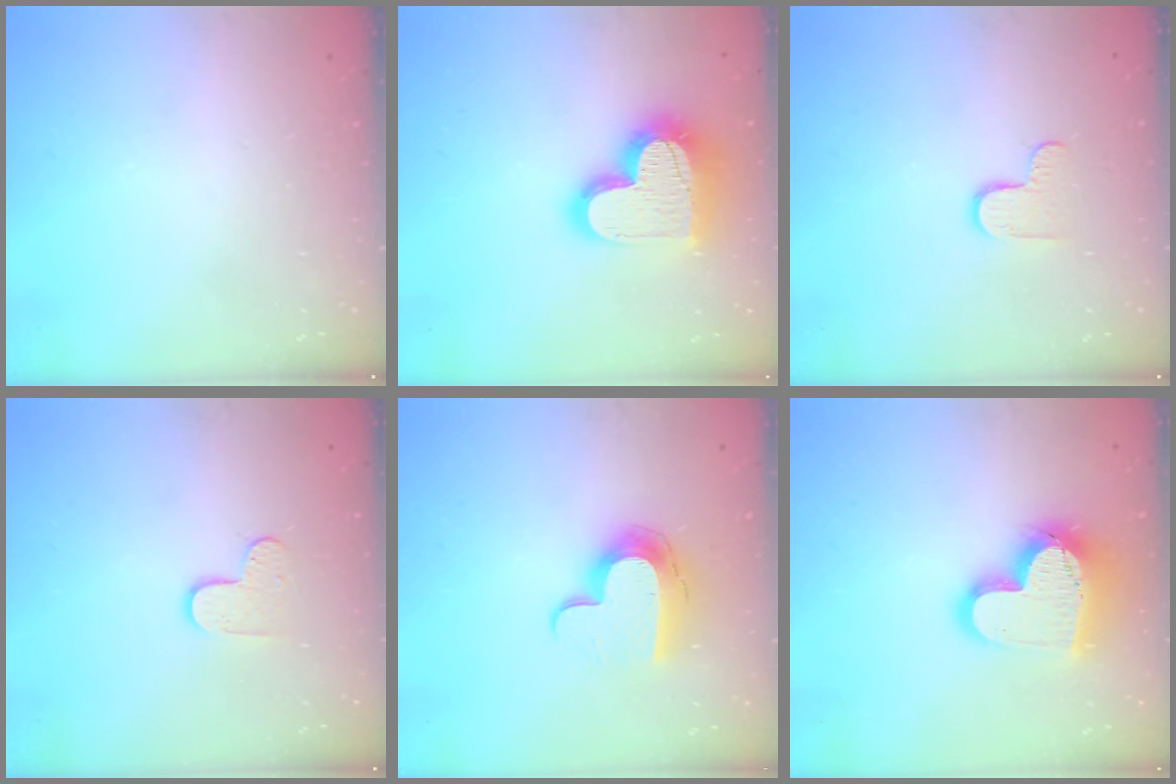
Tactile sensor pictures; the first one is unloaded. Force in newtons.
{"total": 21.1, "press": 21.1, "slide": 1.5}
{"total": 4.5, "press": 4.5, "slide": 0.4}
{"total": 7.4, "press": 7.4, "slide": 0.7}
{"total": 12.2, "press": 12.2, "slide": 0.3}
{"total": 17.4, "press": 17.4, "slide": 1.3}